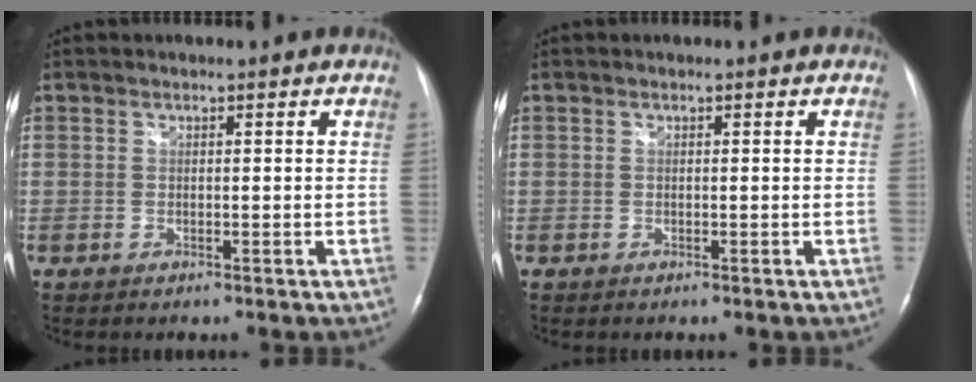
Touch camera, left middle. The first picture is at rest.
{"total": 0.0}